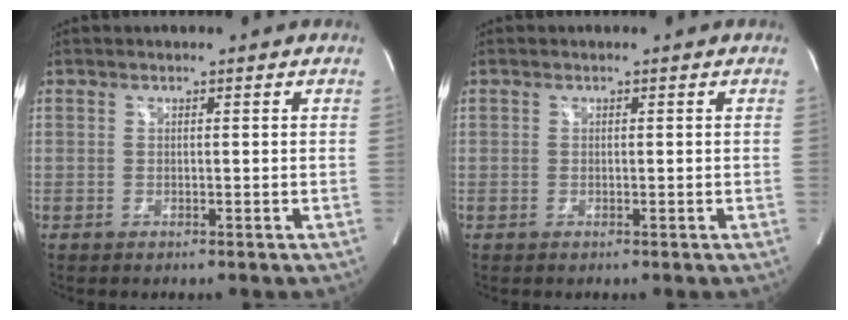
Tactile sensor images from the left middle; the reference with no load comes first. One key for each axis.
{"total": 0.0}